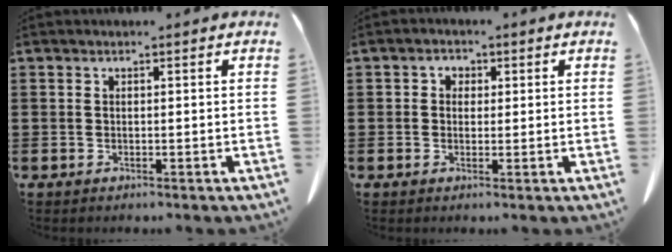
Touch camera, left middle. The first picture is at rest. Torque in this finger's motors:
{"motor_torque": [0.02, 0.09, 0.01, 0.00]}